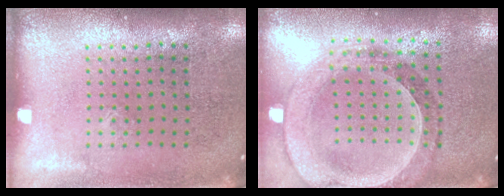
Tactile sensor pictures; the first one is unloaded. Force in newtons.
{"total": 1.5, "press": 1.5, "slide": 0.3}